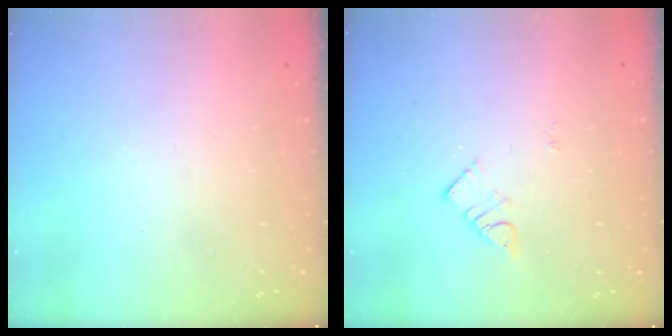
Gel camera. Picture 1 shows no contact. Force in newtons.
{"total": 3.5, "press": 3.5, "slide": 0.5}